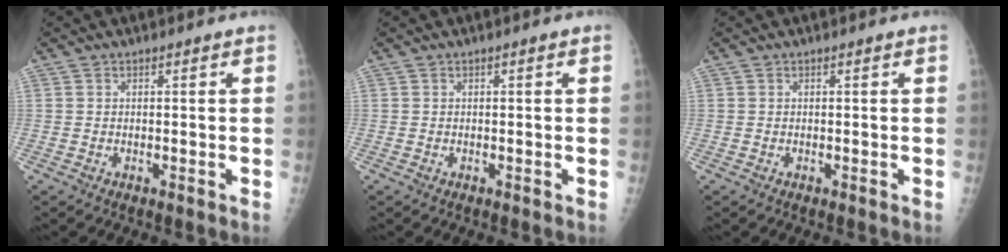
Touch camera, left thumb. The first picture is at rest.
{"total": 0.0}
{"total": 0.0}